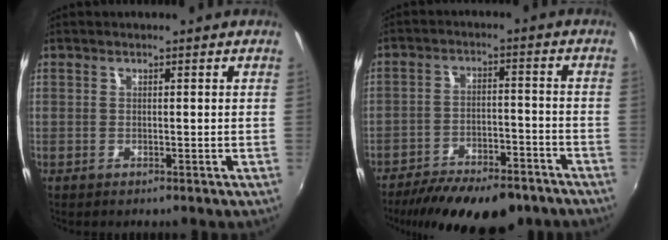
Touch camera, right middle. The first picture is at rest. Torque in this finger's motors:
{"motor_torque": [0.93, -1.21, 0.52, 0.17]}